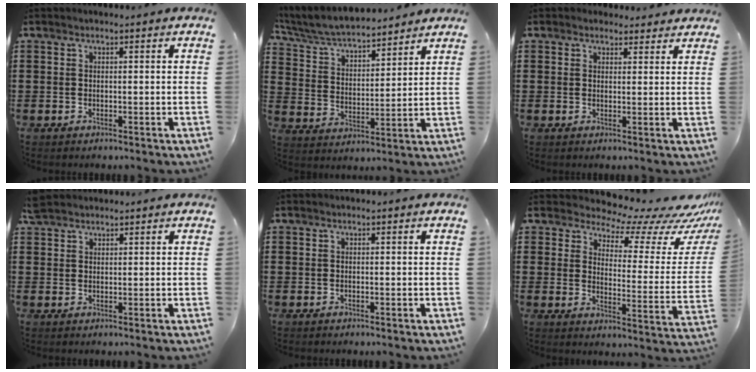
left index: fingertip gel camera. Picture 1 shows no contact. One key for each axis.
{"total": 6.2, "fx": 5.9, "fy": 0.7, "fz": 2.0, "tx": -0.065, "ty": -0.035, "tz": 0.100}
{"total": 2.1, "fx": 1.9, "fy": 1.0, "fz": 0.1, "tx": -0.001, "ty": 0.001, "tz": 0.035}
{"total": 2.3, "fx": 2.1, "fy": 0.8, "fz": 0.5, "tx": -0.014, "ty": 0.004, "tz": 0.042}
{"total": 0.0}
{"total": 6.8, "fx": 6.1, "fy": 1.9, "fz": 2.4, "tx": -0.048, "ty": -0.057, "tz": 0.097}